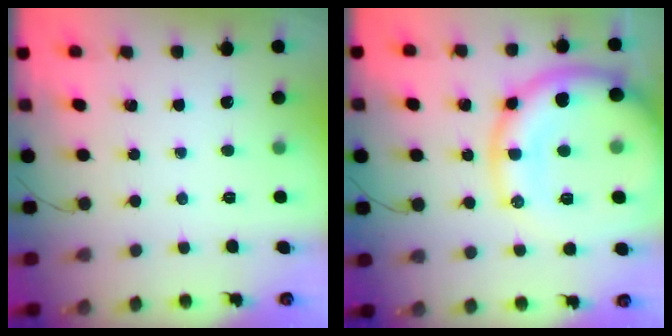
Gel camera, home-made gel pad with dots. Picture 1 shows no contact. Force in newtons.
{"total": 21.7, "press": 21.7, "slide": 1.4}